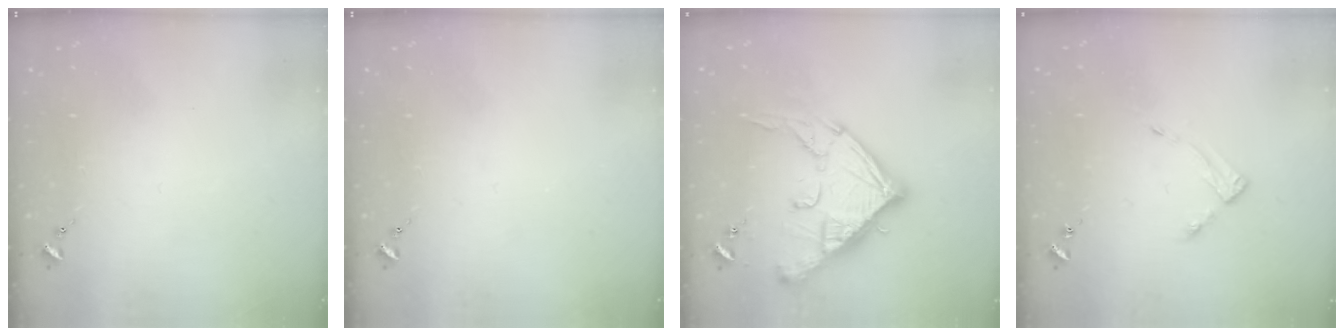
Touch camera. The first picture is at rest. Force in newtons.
{"total": 0.0}
{"total": 19.6, "press": 19.5, "slide": 2.0}
{"total": 4.6, "press": 4.6, "slide": 0.4}